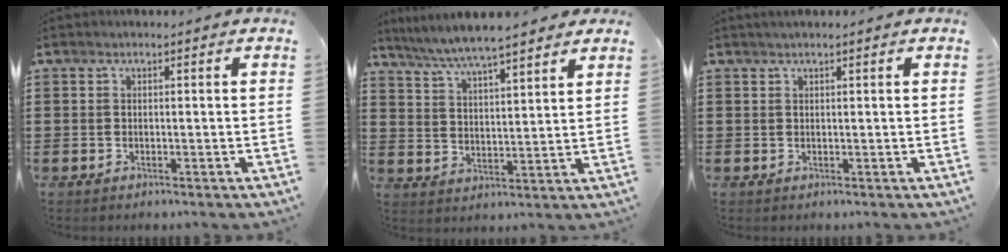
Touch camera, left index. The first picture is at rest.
{"total": 5.9, "force": [5.5, 0.2, 2.2], "torque": [-0.064, -0.023, 0.096]}
{"total": 0.9, "force": [0.6, 0.0, 0.6], "torque": [-0.010, 0.001, 0.012]}